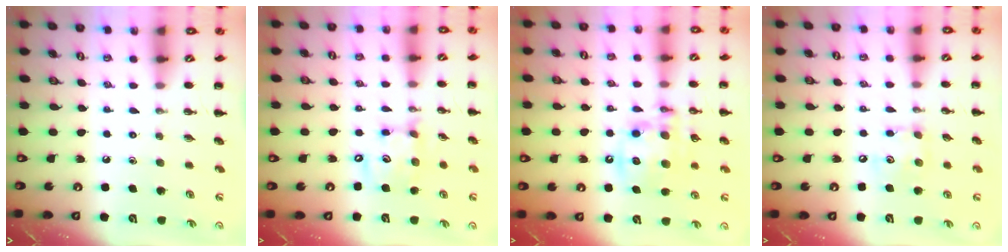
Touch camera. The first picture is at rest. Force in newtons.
{"total": 12.9, "press": 12.6, "slide": 2.8}
{"total": 13.5, "press": 13.2, "slide": 2.8}
{"total": 6.0, "press": 5.9, "slide": 1.0}